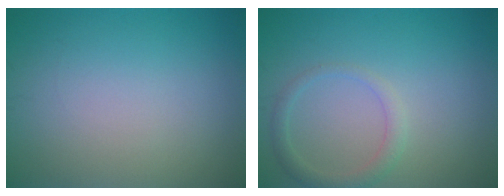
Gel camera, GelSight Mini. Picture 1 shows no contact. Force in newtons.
{"total": 1.9, "press": 1.9, "slide": 0.1}